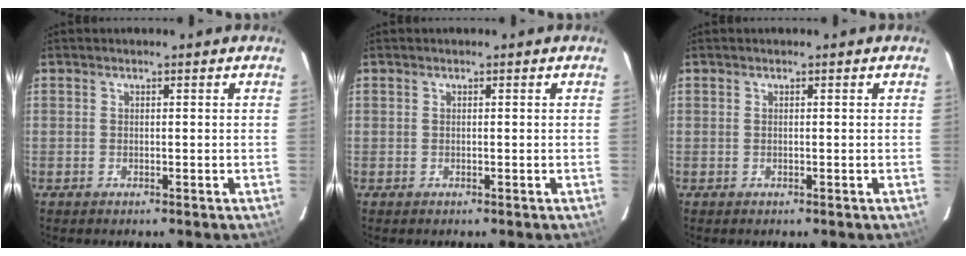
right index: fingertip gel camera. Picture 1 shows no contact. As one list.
[{"total": 0.0}, {"total": 0.0}]